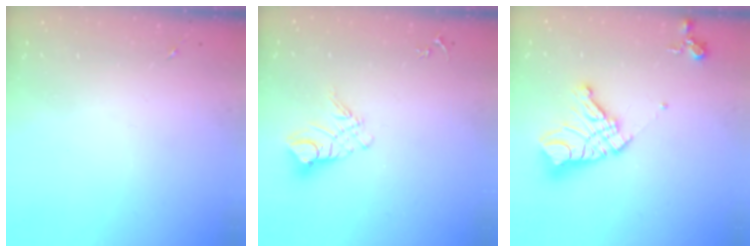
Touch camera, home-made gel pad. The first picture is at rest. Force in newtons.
{"total": 10.6, "press": 10.5, "slide": 0.7}
{"total": 16.4, "press": 16.3, "slide": 2.1}